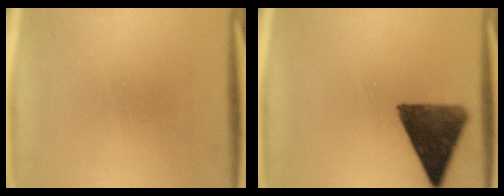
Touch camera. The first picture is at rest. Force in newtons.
{"total": 11.3}